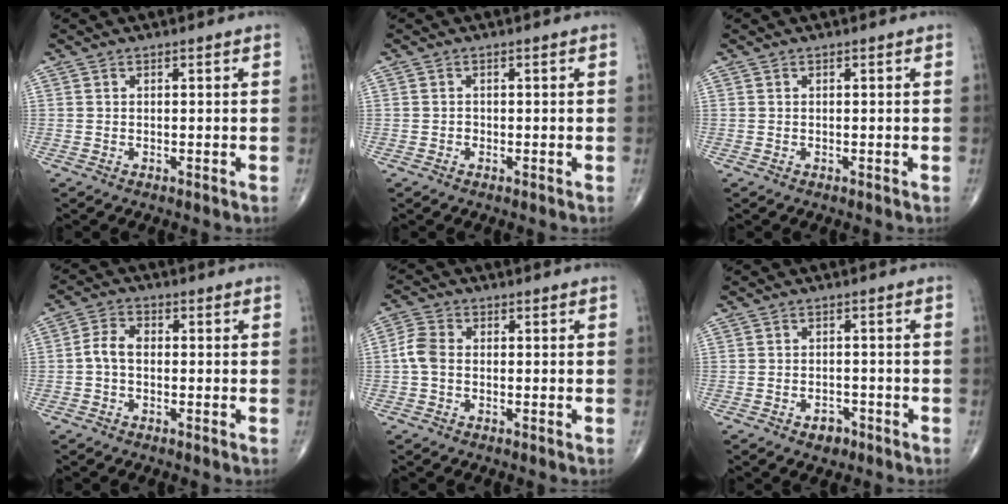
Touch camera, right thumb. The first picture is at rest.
{"total": 0.6, "force": [-0.2, 0.5, 0.1], "torque": [0.004, 0.004, -0.006]}
{"total": 0.0}
{"total": 4.1, "force": [-0.6, 2.7, 3.0], "torque": [-0.055, 0.017, -0.019]}
{"total": 4.3, "force": [-0.4, 2.9, 3.0], "torque": [-0.068, 0.012, -0.017]}
{"total": 2.9, "force": [-1.7, 1.9, 1.3], "torque": [-0.010, 0.010, -0.020]}